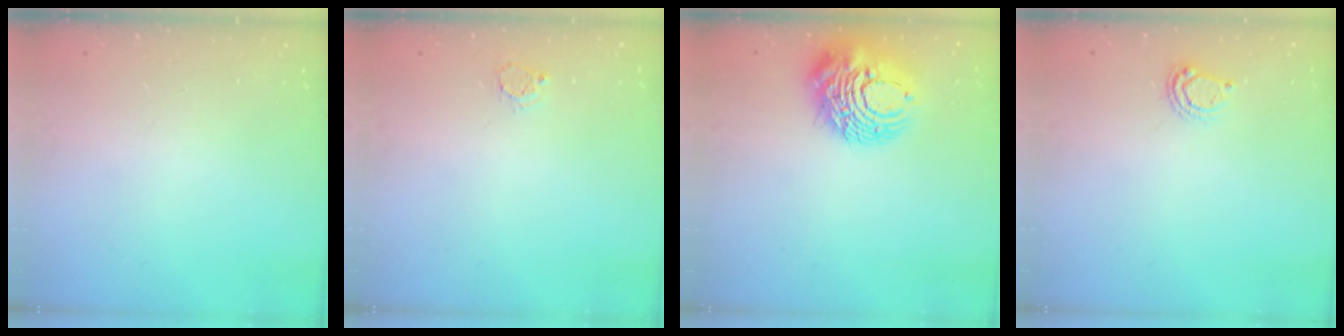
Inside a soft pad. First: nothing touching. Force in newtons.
{"total": 3.0, "press": 3.0, "slide": 0.2}
{"total": 14.0, "press": 14.0, "slide": 1.3}
{"total": 4.7, "press": 4.7, "slide": 0.5}